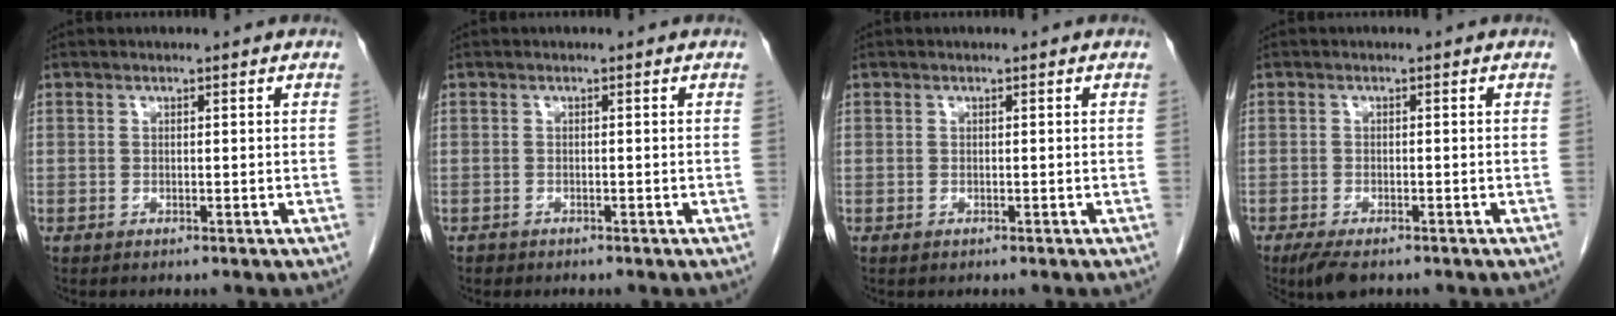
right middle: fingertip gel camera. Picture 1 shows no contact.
{"total": 0.6, "force": [-0.5, 0.4, 0.0], "torque": [-0.007, 0.001, -0.009]}
{"total": 0.0}
{"total": 4.3, "force": [-3.2, 1.4, 2.6], "torque": [-0.048, -0.010, -0.049]}